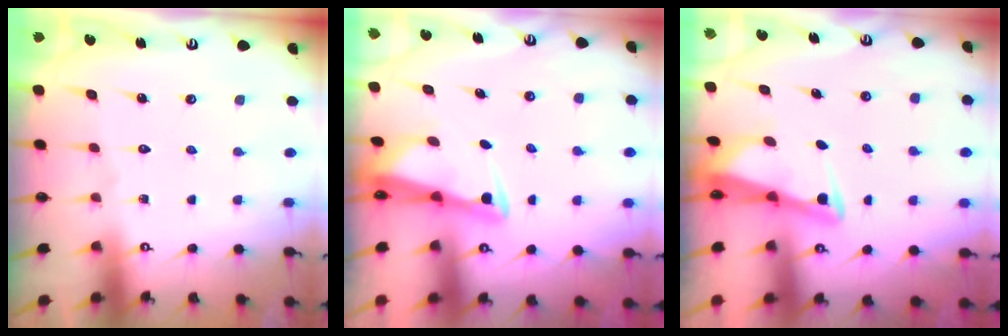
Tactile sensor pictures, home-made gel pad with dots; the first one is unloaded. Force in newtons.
{"total": 2.8, "press": 2.8, "slide": 0.5}
{"total": 2.8, "press": 2.8, "slide": 0.3}